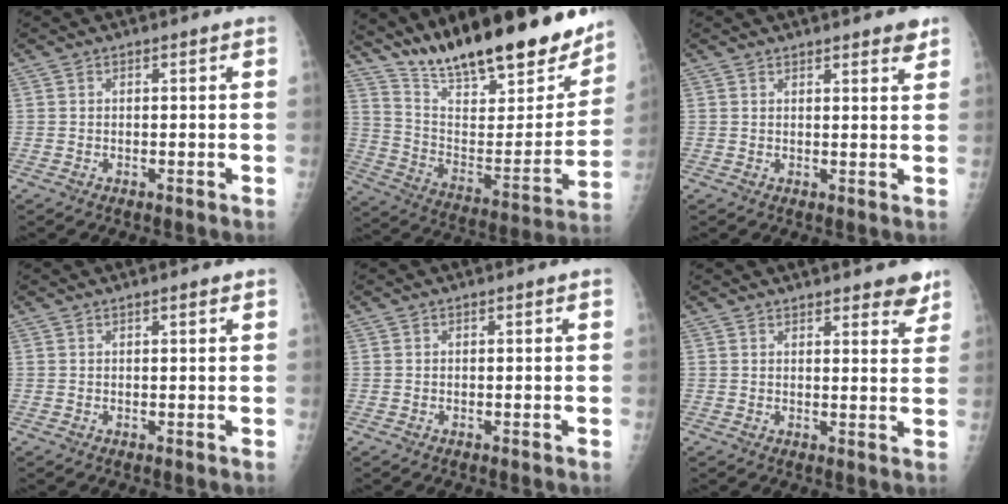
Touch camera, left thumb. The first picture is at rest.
{"total": 28.3, "force": [22.7, 7.7, 15.0], "torque": [-0.209, -0.098, 0.345]}
{"total": 3.6, "force": [2.9, 0.9, 2.0], "torque": [-0.011, -0.012, 0.036]}
{"total": 1.0, "force": [0.7, 0.2, 0.7], "torque": [-0.009, -0.001, 0.010]}
{"total": 0.0}
{"total": 5.7, "force": [4.6, 1.9, 2.9], "torque": [-0.007, -0.023, 0.054]}